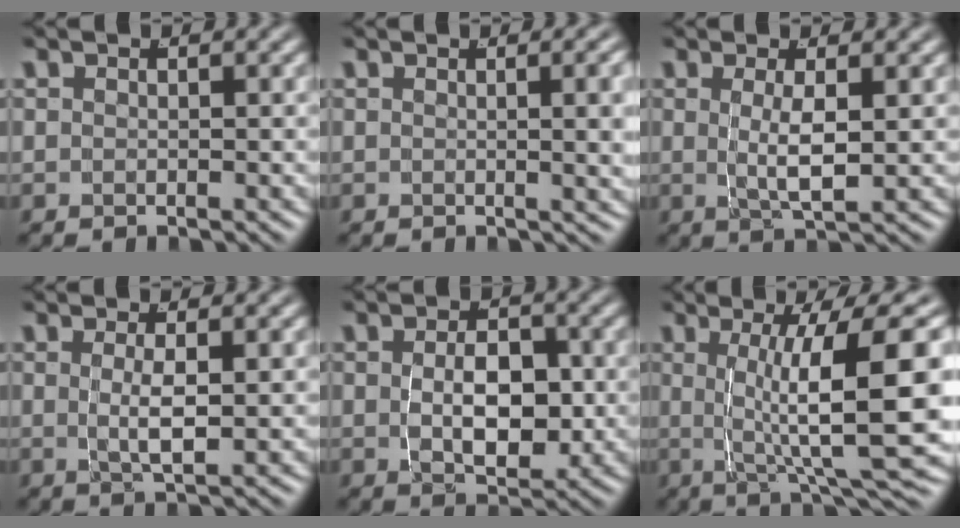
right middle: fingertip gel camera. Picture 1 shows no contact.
{"total": 3.6, "force": [0.8, 0.5, 3.5], "torque": [-0.021, 0.014, 0.003]}
{"total": 3.3, "force": [-0.1, 0.3, 3.3], "torque": [-0.064, -0.014, 0.008]}
{"total": 2.5, "force": [-0.1, 0.1, 2.5], "torque": [-0.052, -0.014, 0.008]}
{"total": 4.8, "force": [-0.2, 2.4, 4.2], "torque": [-0.069, -0.017, 0.005]}
{"total": 10.9, "force": [0.1, 2.2, 10.6], "torque": [-0.121, 0.003, 0.006]}